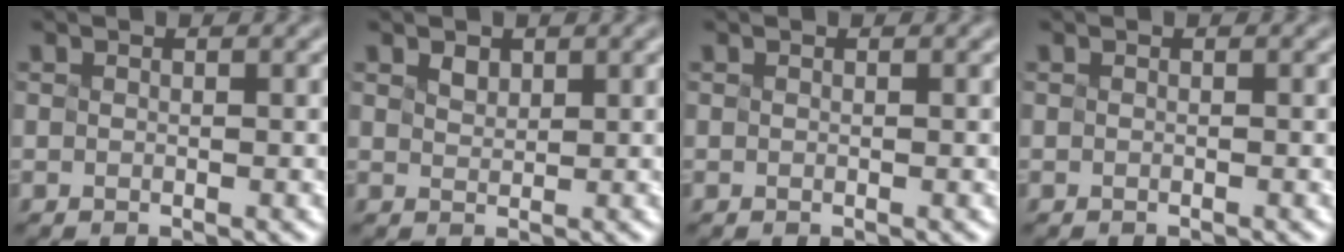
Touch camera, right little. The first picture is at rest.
{"total": 1.1, "force": [-0.1, -0.5, -0.9], "torque": [0.008, -0.002, 0.024]}
{"total": 0.0}
{"total": 0.8, "force": [-0.7, -0.3, -0.2], "torque": [-0.001, -0.007, -0.001]}